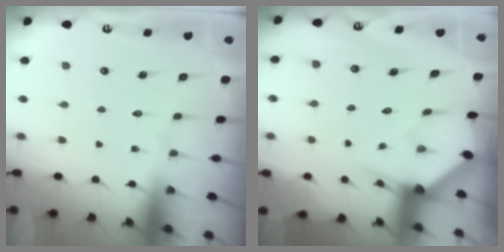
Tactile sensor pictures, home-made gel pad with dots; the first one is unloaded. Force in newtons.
{"total": 3.0, "press": 3.0, "slide": 0.2}